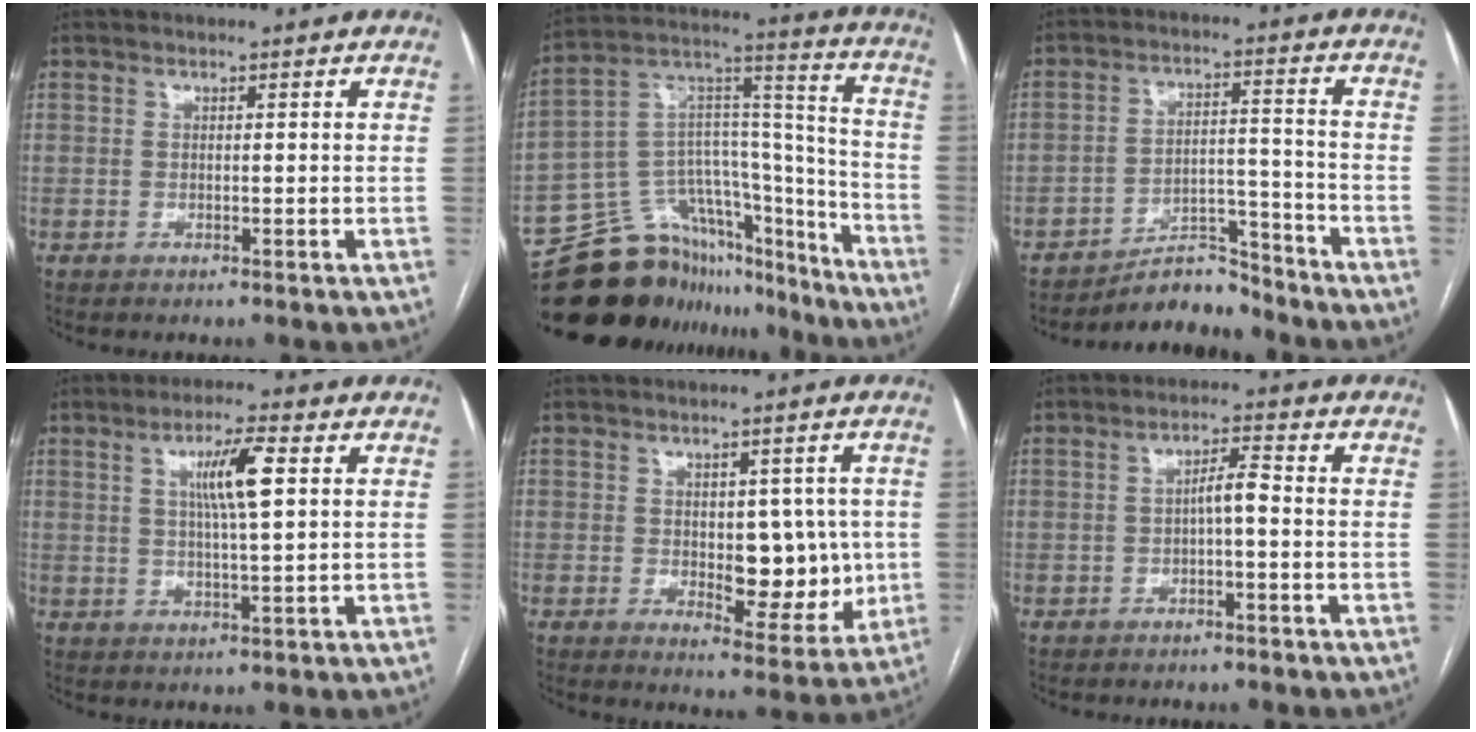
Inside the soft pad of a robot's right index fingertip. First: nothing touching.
{"total": 26.2, "force": [-21.9, 11.2, 9.2], "torque": [-0.140, 0.056, -0.329]}
{"total": 6.7, "force": [-6.5, 1.3, 0.2], "torque": [0.001, 0.033, -0.107]}
{"total": 6.9, "force": [2.0, 0.3, 6.6], "torque": [-0.120, 0.004, 0.036]}
{"total": 8.9, "force": [0.0, 4.7, 7.6], "torque": [-0.081, 0.003, 0.013]}
{"total": 3.1, "force": [-0.6, 0.5, 3.0], "torque": [-0.050, 0.010, -0.008]}